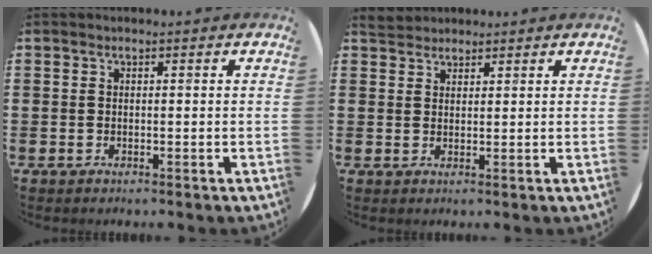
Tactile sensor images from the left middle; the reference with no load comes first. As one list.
[{"total": 2.4, "force": [2.3, 0.8, 0.1], "torque": [-0.006, 0.004, 0.045]}]